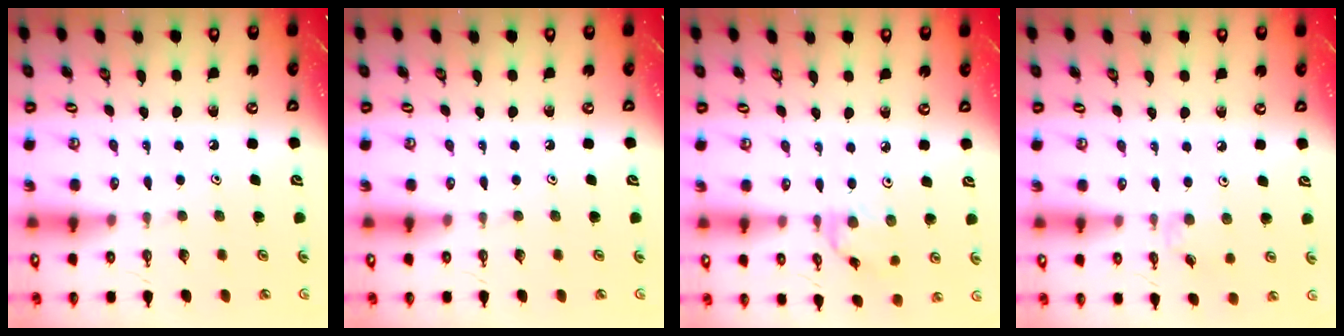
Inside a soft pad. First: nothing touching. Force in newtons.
{"total": 0.0}
{"total": 2.0, "press": 2.0, "slide": 0.3}
{"total": 2.4, "press": 2.4, "slide": 0.5}